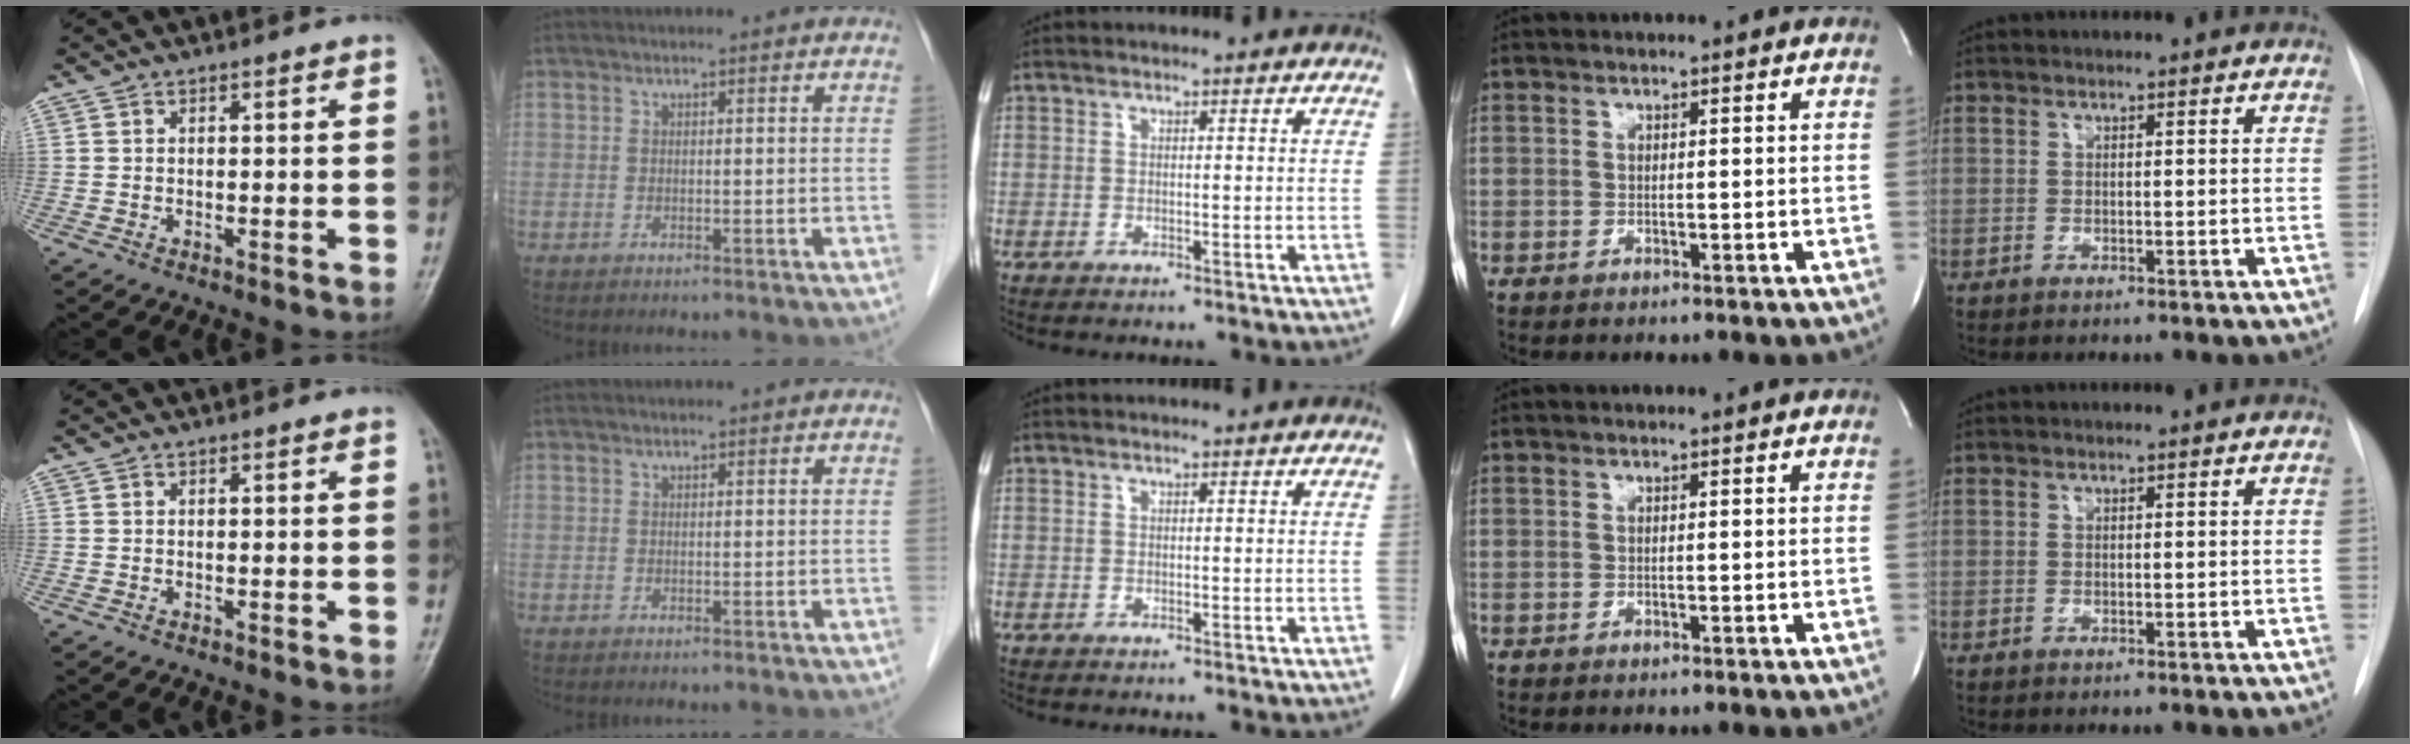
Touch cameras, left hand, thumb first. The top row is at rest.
{}